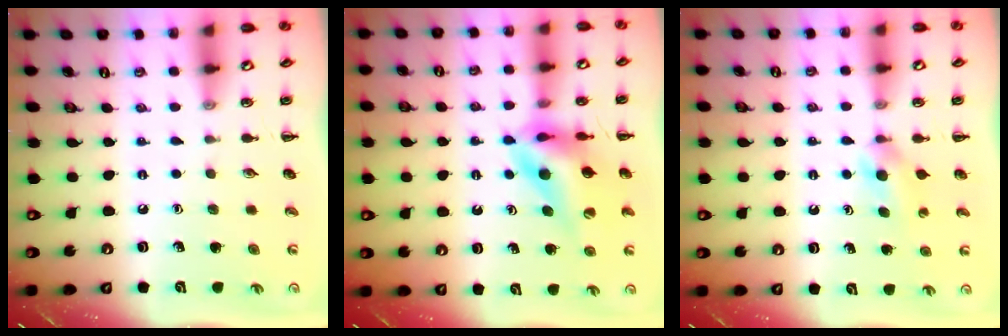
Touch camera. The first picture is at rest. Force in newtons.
{"total": 11.0, "press": 10.4, "slide": 3.4}
{"total": 4.5, "press": 4.2, "slide": 1.5}